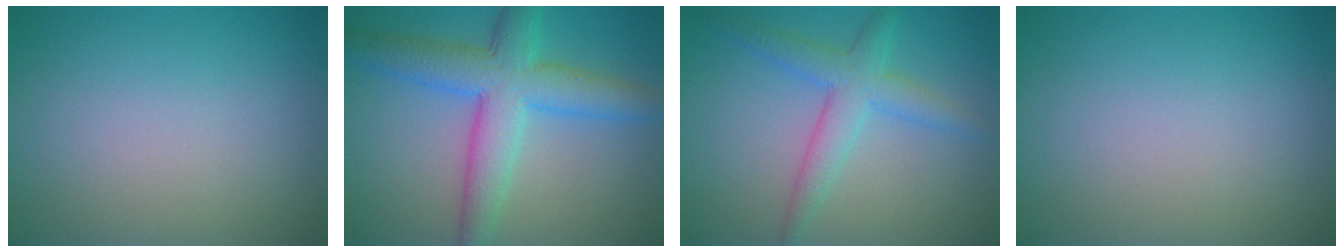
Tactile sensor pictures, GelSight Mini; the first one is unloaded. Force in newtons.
{"total": 7.0, "press": 7.0, "slide": 0.1}
{"total": 3.7, "press": 3.7, "slide": 0.2}
{"total": 0.0}